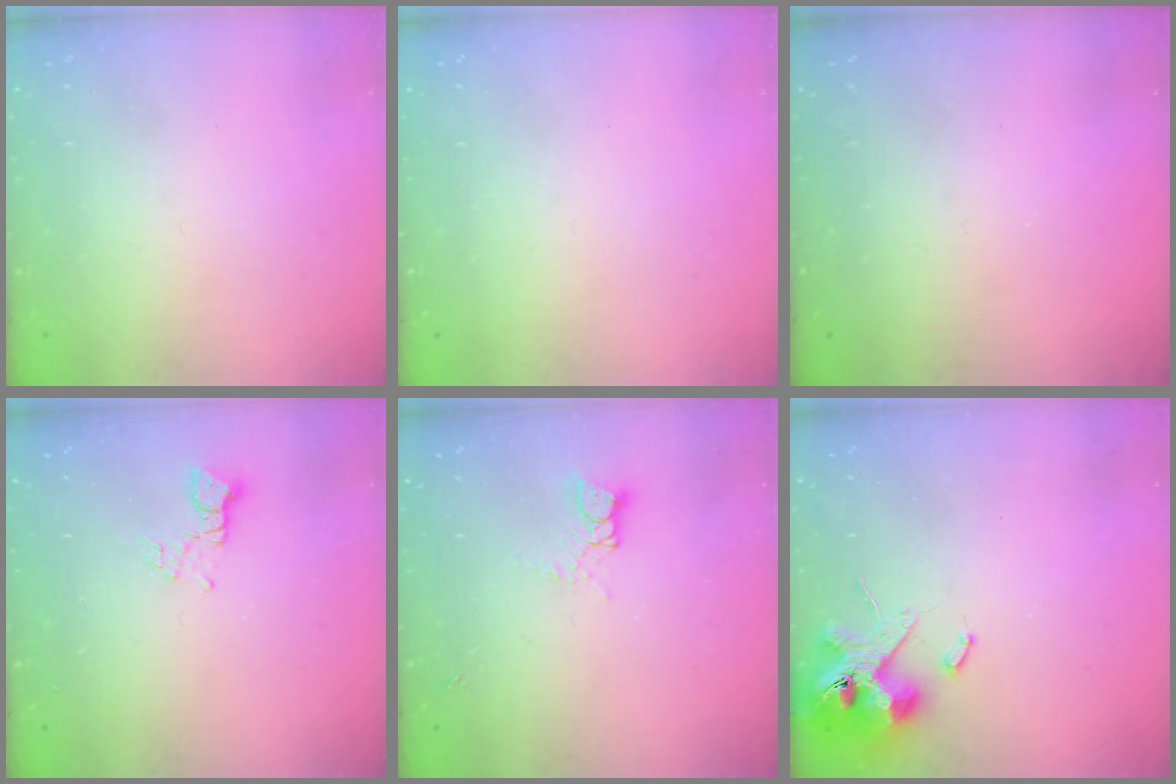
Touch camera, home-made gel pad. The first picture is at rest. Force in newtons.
{"total": 0.0}
{"total": 0.0}
{"total": 2.4, "press": 2.3, "slide": 0.3}
{"total": 4.4, "press": 4.4, "slide": 0.3}
{"total": 10.9, "press": 10.7, "slide": 1.7}